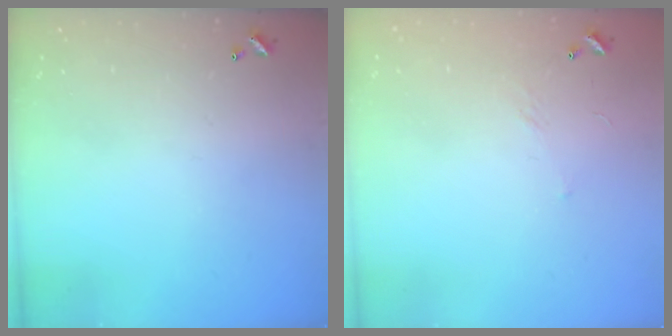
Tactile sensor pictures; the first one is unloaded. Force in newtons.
{"total": 6.2, "press": 6.2, "slide": 0.8}